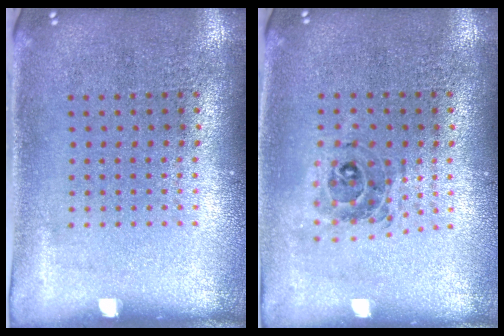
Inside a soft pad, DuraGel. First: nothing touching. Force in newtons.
{"total": 0.8, "press": 0.8, "slide": 0.1}